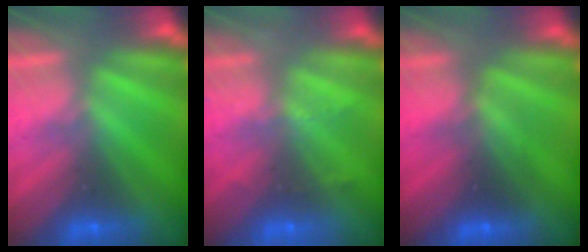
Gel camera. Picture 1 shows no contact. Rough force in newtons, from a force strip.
{"total": 2.3}
{"total": 2.7}